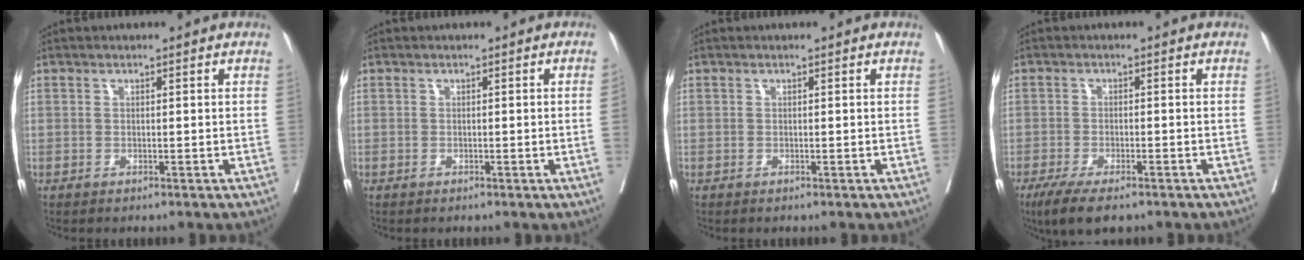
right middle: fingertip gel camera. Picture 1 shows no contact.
{"total": 0.9, "force": [-0.1, -0.3, 0.8], "torque": [-0.009, -0.001, 0.001]}
{"total": 0.0}
{"total": 6.9, "force": [-4.9, 1.9, 4.5], "torque": [-0.071, -0.014, -0.080]}